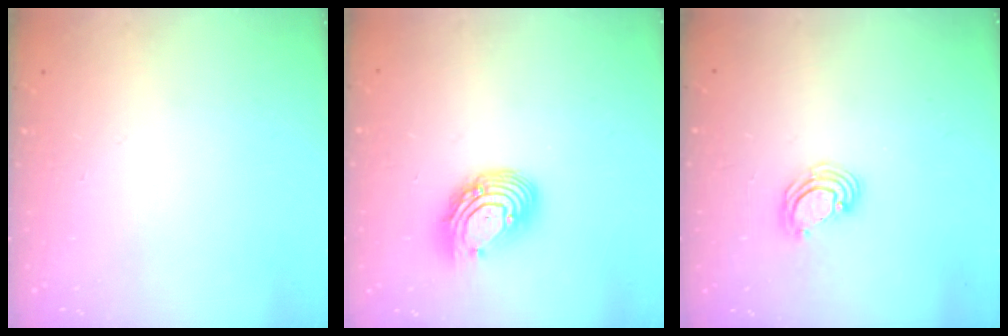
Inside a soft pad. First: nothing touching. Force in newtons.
{"total": 10.8, "press": 10.8, "slide": 1.0}
{"total": 5.5, "press": 5.5, "slide": 0.2}